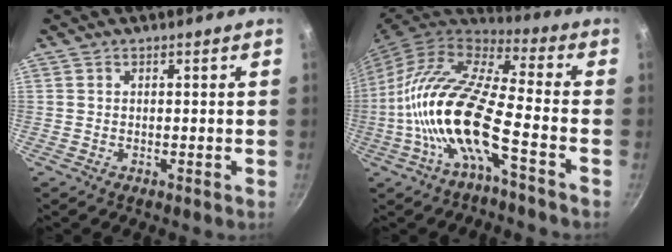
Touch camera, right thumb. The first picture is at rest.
{"total": 18.2, "force": [-5.7, 5.1, 16.6], "torque": [-0.321, 0.045, -0.127]}